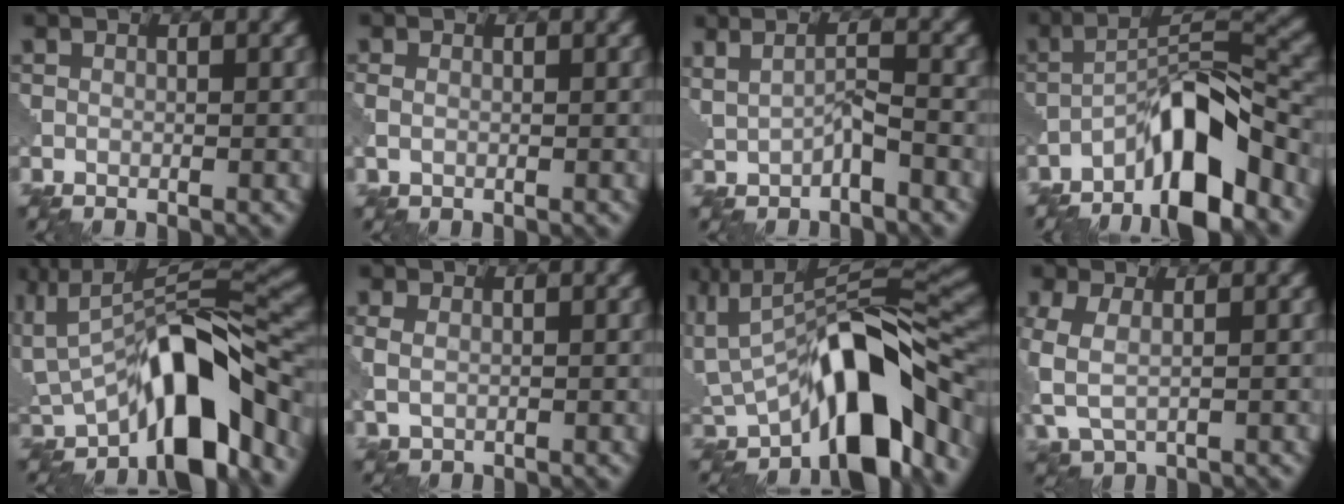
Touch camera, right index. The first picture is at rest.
{"total": 1.2, "force": [0.0, 0.9, 0.8], "torque": [-0.021, -0.001, 0.000]}
{"total": 2.2, "force": [-0.2, 0.4, 2.1], "torque": [-0.047, -0.005, -0.002]}
{"total": 9.2, "force": [-5.8, 2.2, 6.8], "torque": [-0.107, 0.021, -0.109]}
{"total": 11.0, "force": [-4.2, 4.7, 9.0], "torque": [-0.118, 0.018, -0.083]}
{"total": 2.0, "force": [0.2, 1.5, 1.4], "torque": [-0.038, -0.003, 0.009]}
{"total": 12.1, "force": [-4.0, 5.4, 10.0], "torque": [-0.130, 0.018, -0.080]}
{"total": 4.4, "force": [-0.2, 2.7, 3.4], "torque": [-0.094, -0.004, -0.005]}